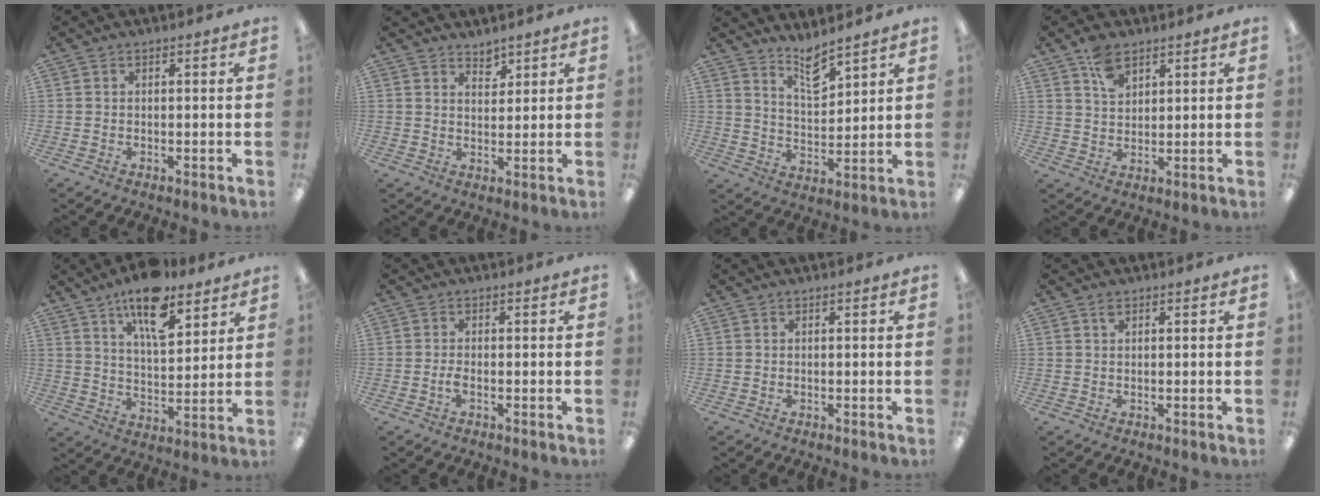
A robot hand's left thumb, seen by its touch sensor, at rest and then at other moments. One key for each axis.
{"total": 3.2, "fx": 2.9, "fy": 1.1, "fz": 0.4, "tx": 0.005, "ty": -0.023, "tz": 0.052}
{"total": 7.4, "fx": 6.6, "fy": 2.0, "fz": 2.9, "tx": -0.044, "ty": -0.050, "tz": 0.116}
{"total": 6.1, "fx": 4.0, "fy": 3.4, "fz": 3.1, "tx": -0.056, "ty": -0.008, "tz": 0.074}
{"total": 14.5, "fx": 9.9, "fy": 5.8, "fz": 8.9, "tx": -0.130, "ty": -0.051, "tz": 0.167}
{"total": 1.8, "fx": -0.5, "fy": 0.5, "fz": 1.6, "tx": -0.028, "ty": 0.002, "tz": -0.010}
{"total": 0.0}
{"total": 1.0, "fx": 0.7, "fy": 0.4, "fz": 0.7, "tx": -0.016, "ty": 0.002, "tz": 0.012}